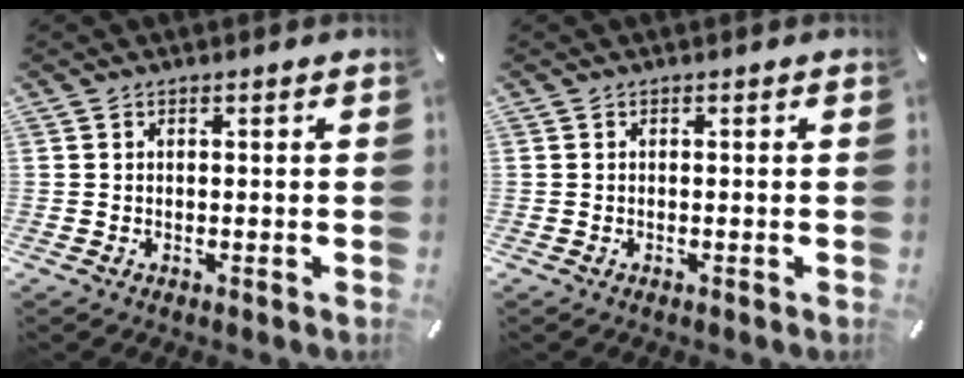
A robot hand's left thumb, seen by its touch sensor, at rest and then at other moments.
{"total": 0.0}